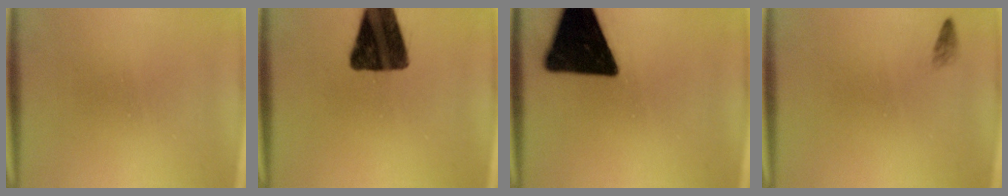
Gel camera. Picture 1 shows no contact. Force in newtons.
{"total": 15.6}
{"total": 19.0}
{"total": 0.8}